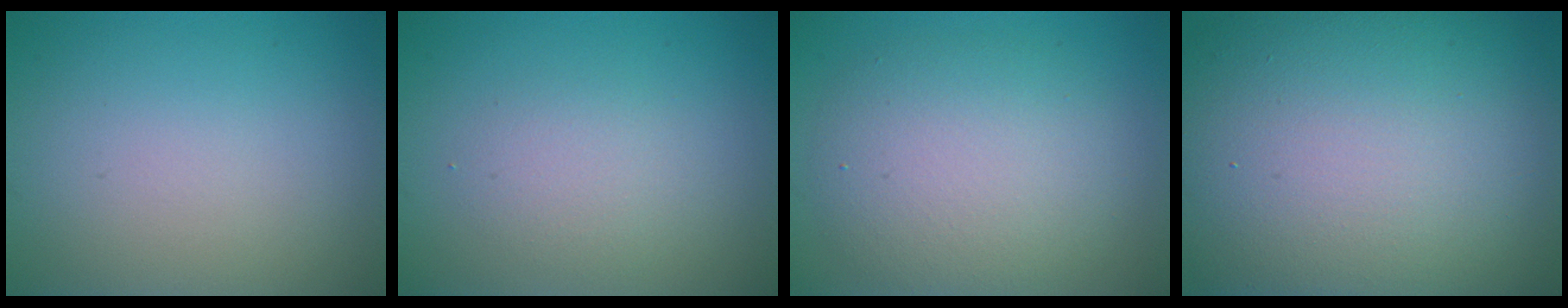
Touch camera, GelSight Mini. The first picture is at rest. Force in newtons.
{"total": 2.0, "press": 2.0, "slide": 0.2}
{"total": 6.0, "press": 6.0, "slide": 0.4}
{"total": 19.2, "press": 19.1, "slide": 0.9}